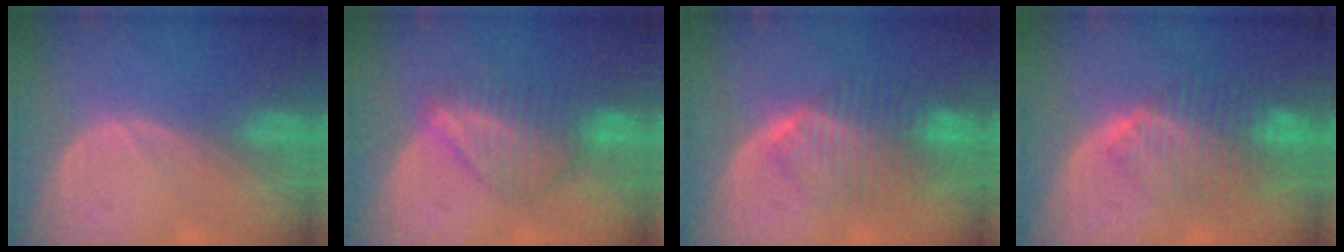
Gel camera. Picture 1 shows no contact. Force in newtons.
{"total": 6.5, "press": 6.4, "slide": 0.8}
{"total": 7.3, "press": 7.2, "slide": 1.4}
{"total": 7.9, "press": 7.3, "slide": 2.9}